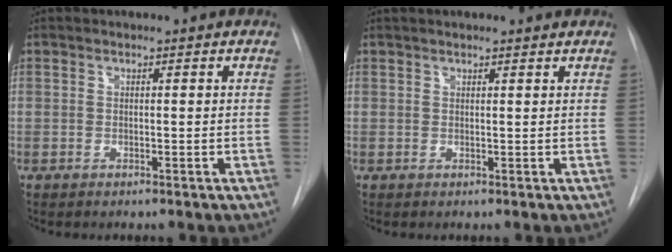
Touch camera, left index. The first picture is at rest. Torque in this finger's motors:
{"motor_torque": [-0.26, -0.10, -0.15, 0.01]}